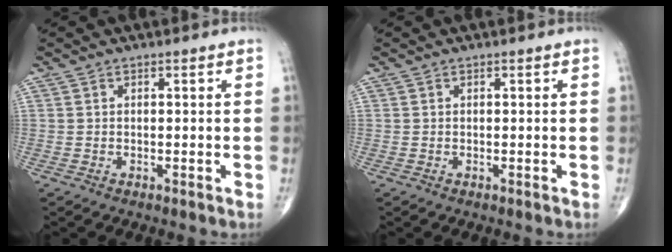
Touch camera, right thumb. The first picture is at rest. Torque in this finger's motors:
{"motor_torque": [0.00, 0.00, 0.00, 0.00, 0.00]}